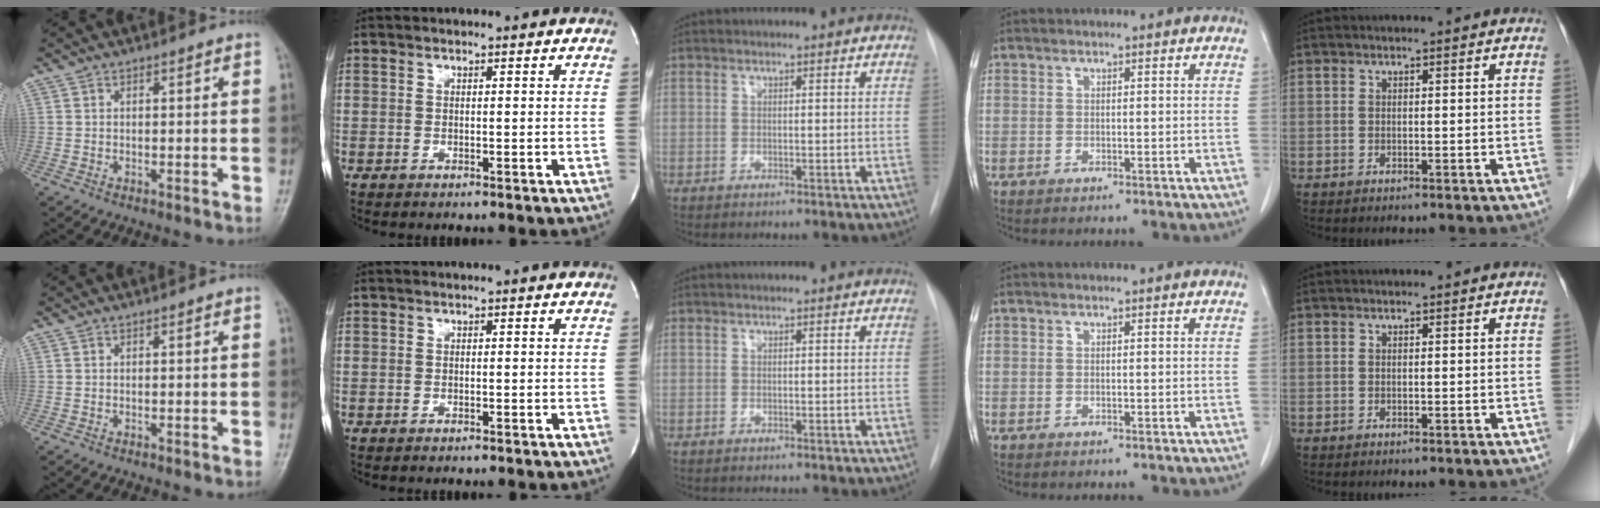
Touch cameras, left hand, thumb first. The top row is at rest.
{}